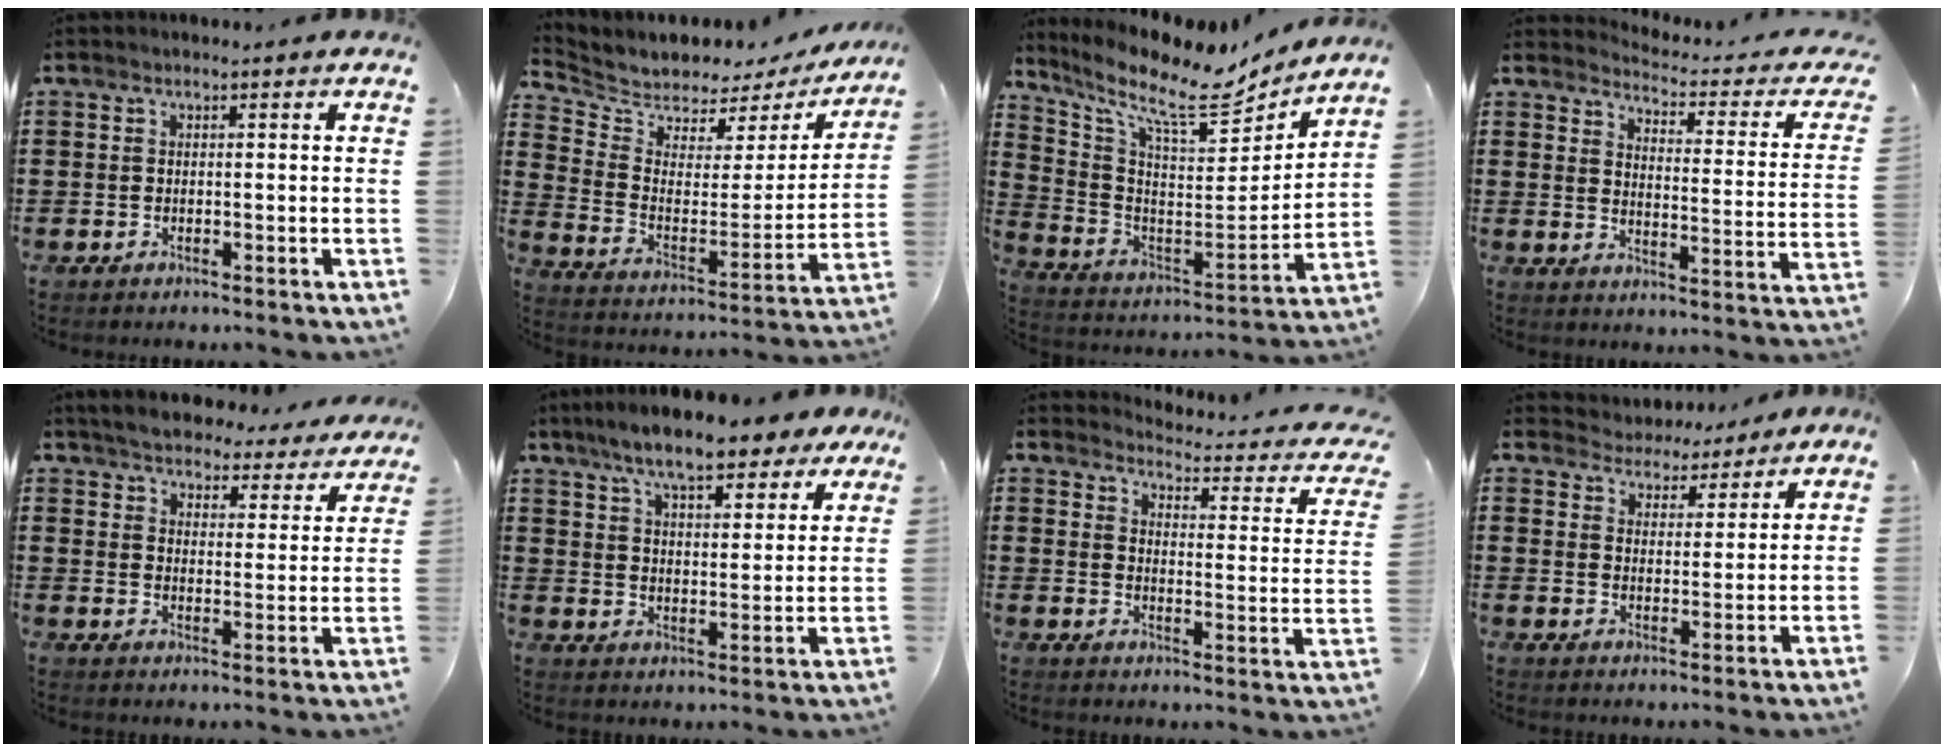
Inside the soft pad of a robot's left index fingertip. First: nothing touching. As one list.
[{"total": 4.6, "force": [4.2, 1.8, 0.0], "torque": [-0.038, -0.041, 0.067]}, {"total": 11.3, "force": [8.8, 2.8, 6.4], "torque": [-0.147, -0.060, 0.141]}, {"total": 3.1, "force": [3.0, 0.0, 0.8], "torque": [-0.031, -0.033, 0.042]}, {"total": 4.8, "force": [4.7, 0.4, 0.6], "torque": [-0.039, -0.032, 0.080]}, {"total": 8.9, "force": [7.6, 1.7, 4.3], "torque": [-0.102, -0.016, 0.137]}, {"total": 3.2, "force": [3.0, -0.1, 1.0], "torque": [-0.033, -0.032, 0.043]}, {"total": 3.9, "force": [3.6, 1.3, -0.4], "torque": [-0.014, -0.015, 0.064]}]